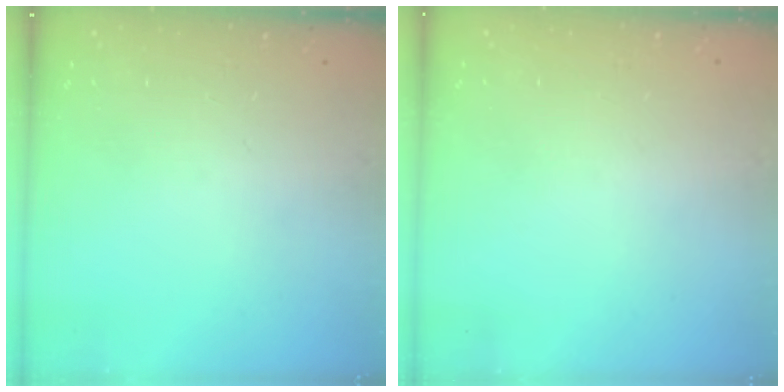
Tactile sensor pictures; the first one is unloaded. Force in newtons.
{"total": 0.6, "press": 0.6, "slide": 0.1}